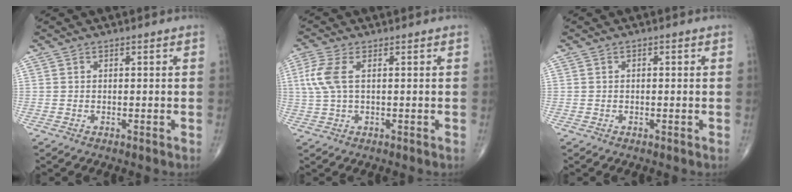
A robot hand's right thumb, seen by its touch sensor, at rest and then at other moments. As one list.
[{"total": 5.8, "force": [1.2, 2.6, 5.0], "torque": [-0.142, 0.013, 0.025]}, {"total": 0.6, "force": [0.1, 0.3, 0.5], "torque": [-0.010, 0.001, 0.002]}]